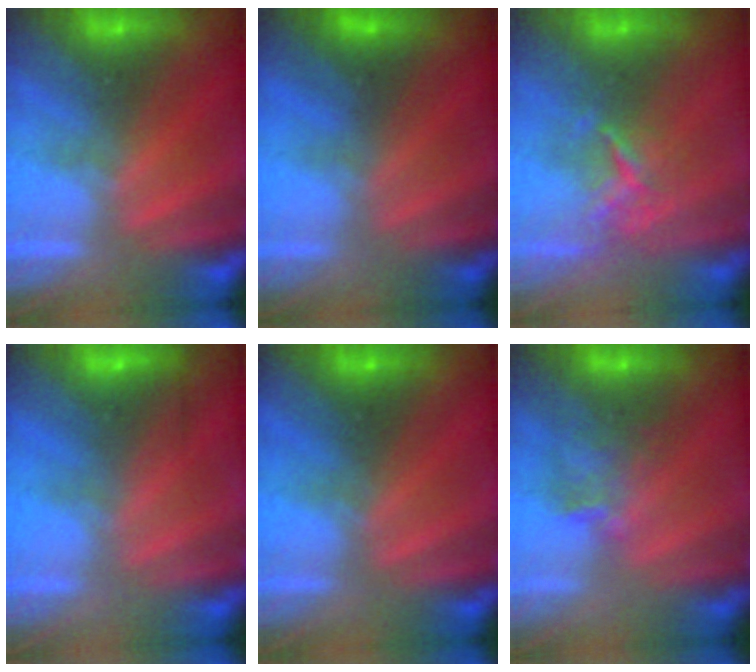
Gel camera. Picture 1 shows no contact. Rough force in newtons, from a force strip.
{"total": 4.5}
{"total": 3.6}
{"total": 2.2}
{"total": 2.2}
{"total": 3.9}